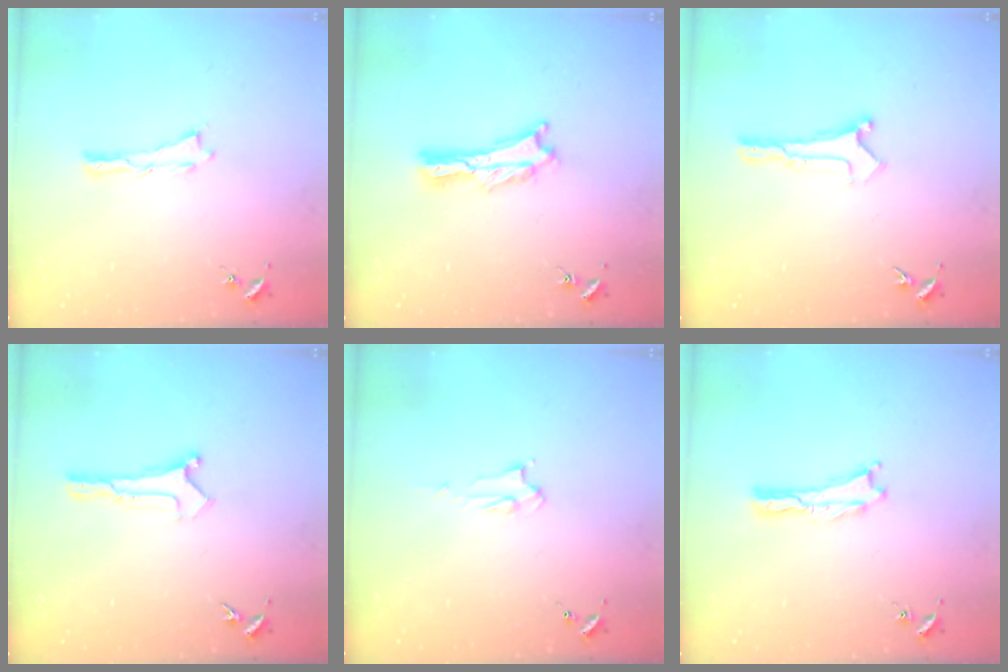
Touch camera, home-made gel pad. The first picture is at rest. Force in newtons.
{"total": 1.8, "press": 1.8, "slide": 0.2}
{"total": 0.0}
{"total": 0.0}
{"total": 2.2, "press": 2.2, "slide": 0.2}
{"total": 0.0}